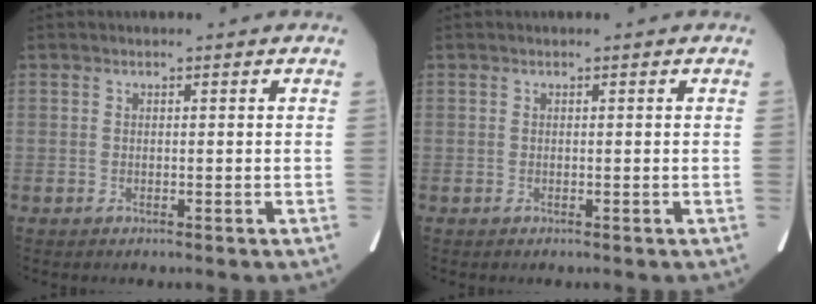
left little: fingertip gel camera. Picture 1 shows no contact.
{"total": 0.0}